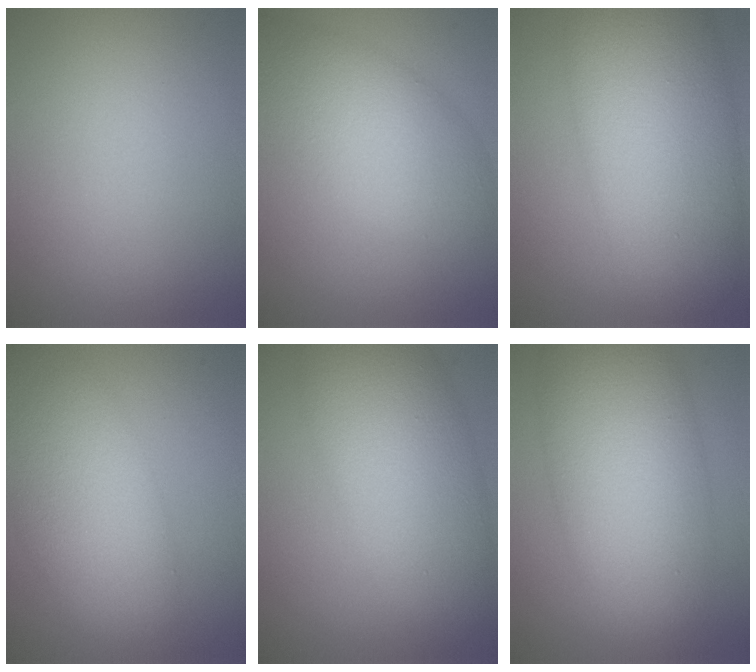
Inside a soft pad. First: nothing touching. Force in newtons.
{"total": 6.6, "press": 6.6, "slide": 0.3}
{"total": 11.6, "press": 11.6, "slide": 0.2}
{"total": 8.1, "press": 8.1, "slide": 0.4}
{"total": 8.4, "press": 8.4, "slide": 0.3}
{"total": 10.1, "press": 10.1, "slide": 0.2}